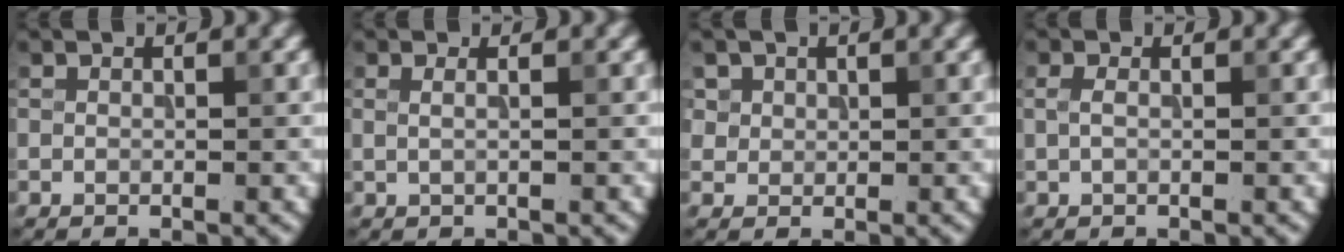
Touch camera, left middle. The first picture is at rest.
{"total": 1.1, "force": [0.5, 0.2, 0.9], "torque": [-0.015, -0.003, 0.000]}
{"total": 3.5, "force": [1.8, 2.7, 1.3], "torque": [-0.042, 0.003, 0.040]}
{"total": 1.1, "force": [0.1, 0.5, 0.9], "torque": [-0.028, 0.003, 0.003]}